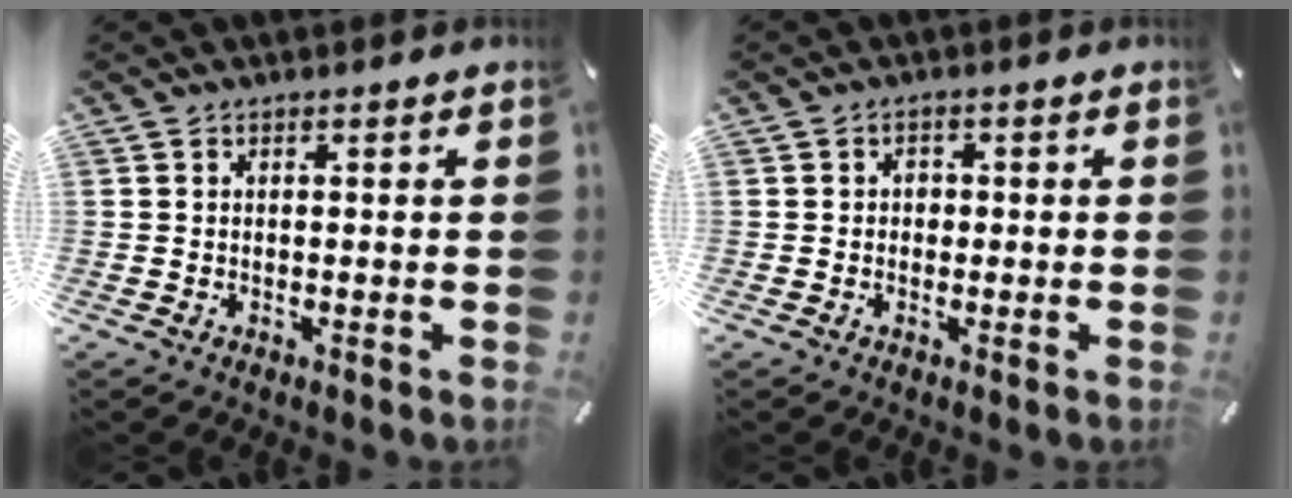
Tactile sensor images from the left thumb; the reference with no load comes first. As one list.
[{"total": 1.6, "force": [-0.4, 1.5, 0.6], "torque": [-0.006, 0.004, -0.013]}]